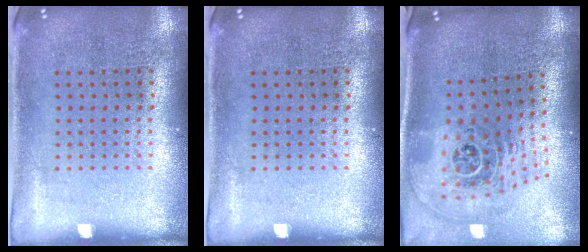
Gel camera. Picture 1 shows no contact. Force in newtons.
{"total": 0.0}
{"total": 2.5, "press": 1.7, "slide": 1.8}